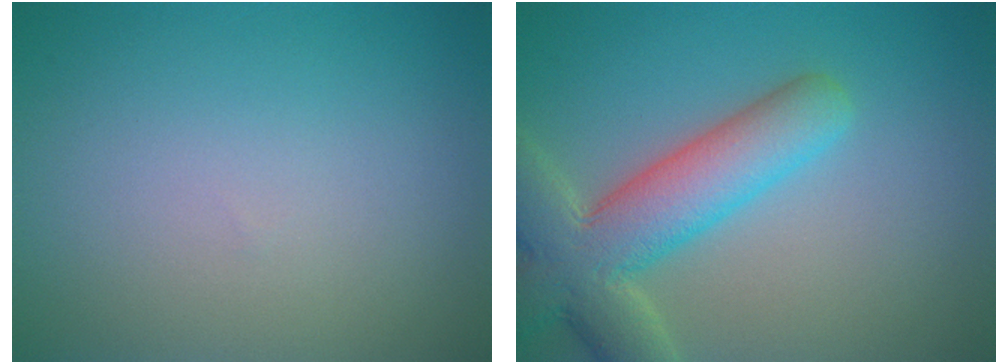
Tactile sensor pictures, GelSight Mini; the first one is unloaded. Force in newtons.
{"total": 7.7, "press": 7.7, "slide": 0.7}